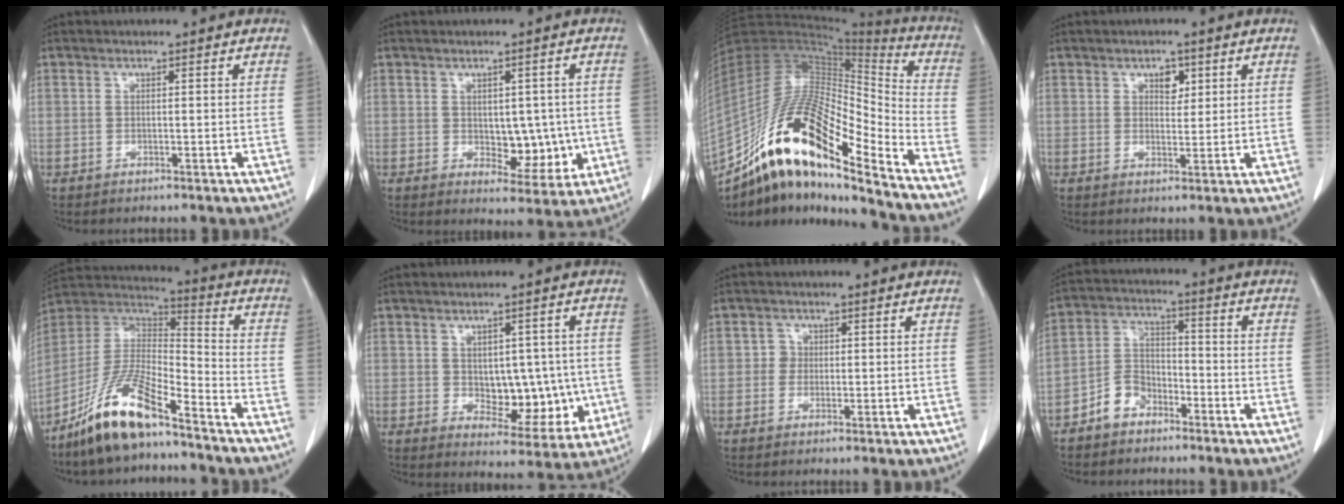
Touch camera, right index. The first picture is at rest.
{"total": 6.4, "force": [-0.4, 3.9, 5.1], "torque": [-0.052, 0.000, 0.008]}
{"total": 23.7, "force": [-15.5, 4.4, 17.4], "torque": [-0.338, -0.004, -0.280]}
{"total": 2.8, "force": [1.4, 1.7, 1.8], "torque": [-0.022, 0.001, 0.022]}
{"total": 14.4, "force": [-10.2, 2.8, 9.8], "torque": [-0.197, 0.002, -0.190]}
{"total": 9.0, "force": [-0.5, 5.6, 6.9], "torque": [-0.071, 0.009, 0.012]}
{"total": 1.6, "force": [0.0, 1.6, 0.3], "torque": [0.003, 0.005, -0.003]}
{"total": 6.2, "force": [-4.0, 4.1, 2.3], "torque": [-0.049, 0.015, -0.078]}